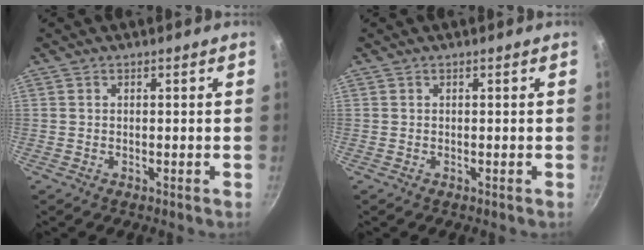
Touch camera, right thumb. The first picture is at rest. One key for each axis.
{"total": 0.0}